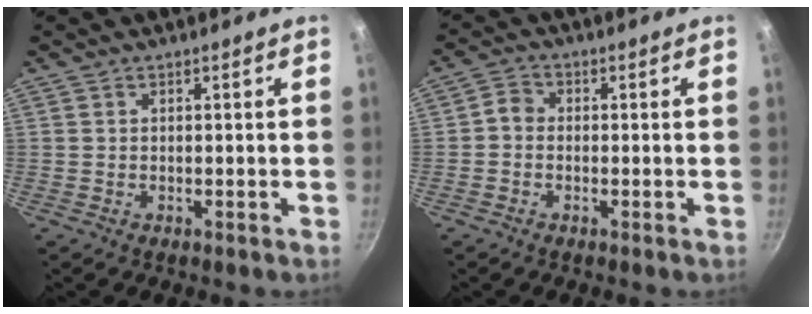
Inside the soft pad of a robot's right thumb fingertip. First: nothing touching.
{"total": 2.6, "force": [-0.6, 2.2, 1.3], "torque": [-0.022, 0.011, -0.022]}